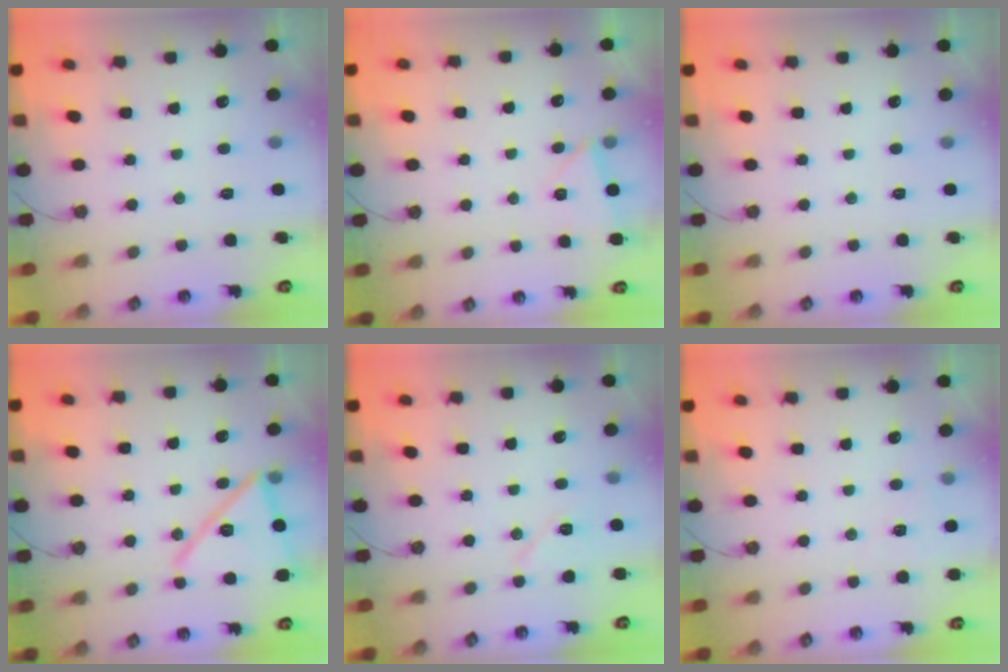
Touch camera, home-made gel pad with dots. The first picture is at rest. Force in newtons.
{"total": 3.5, "press": 3.1, "slide": 1.5}
{"total": 0.0}
{"total": 15.9, "press": 15.8, "slide": 1.5}
{"total": 6.9, "press": 6.9, "slide": 0.9}
{"total": 5.0, "press": 4.2, "slide": 2.6}